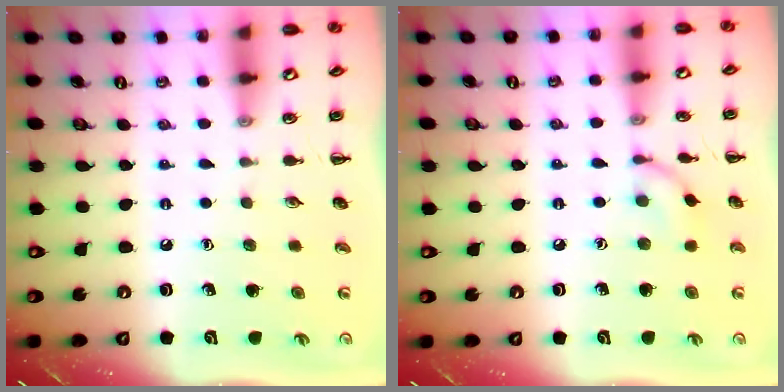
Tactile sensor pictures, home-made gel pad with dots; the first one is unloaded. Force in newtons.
{"total": 6.7, "press": 6.7, "slide": 0.7}